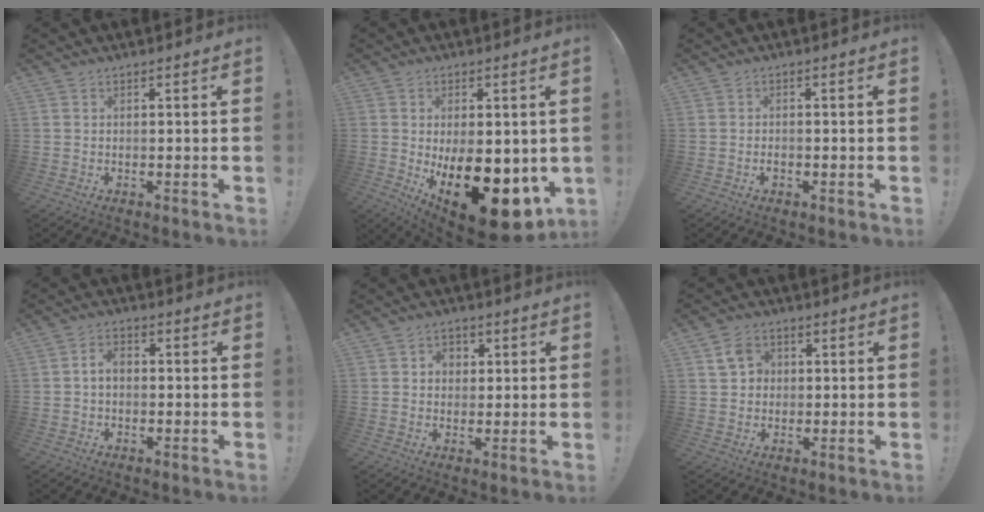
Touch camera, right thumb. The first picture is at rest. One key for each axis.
{"total": 18.0, "fx": -4.7, "fy": 8.7, "fz": 15.0, "tx": -0.212, "ty": 0.014, "tz": -0.063}
{"total": 1.2, "fx": -0.7, "fy": 0.6, "fz": 0.8, "tx": -0.007, "ty": 0.000, "tz": -0.015}
{"total": 4.1, "fx": 0.1, "fy": 2.6, "fz": 3.2, "tx": -0.051, "ty": 0.007, "tz": 0.000}
{"total": 4.2, "fx": 1.2, "fy": 3.8, "fz": 1.5, "tx": -0.019, "ty": -0.001, "tz": 0.020}
{"total": 6.1, "fx": 2.0, "fy": 5.2, "fz": 2.5, "tx": -0.041, "ty": 0.006, "tz": 0.040}